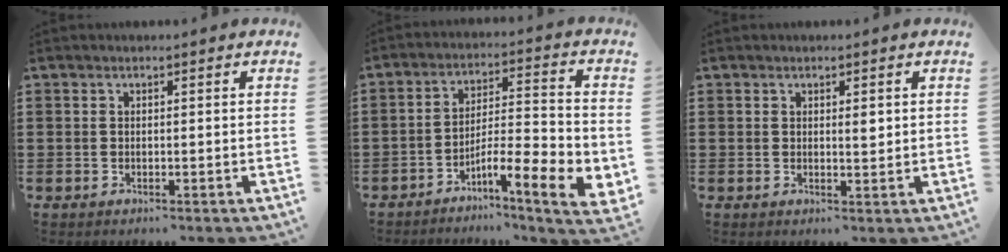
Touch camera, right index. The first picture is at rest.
{"total": 7.4, "force": [-4.2, 1.2, 5.9], "torque": [-0.101, -0.011, -0.078]}
{"total": 1.3, "force": [0.5, 0.5, 1.1], "torque": [-0.014, 0.002, 0.005]}